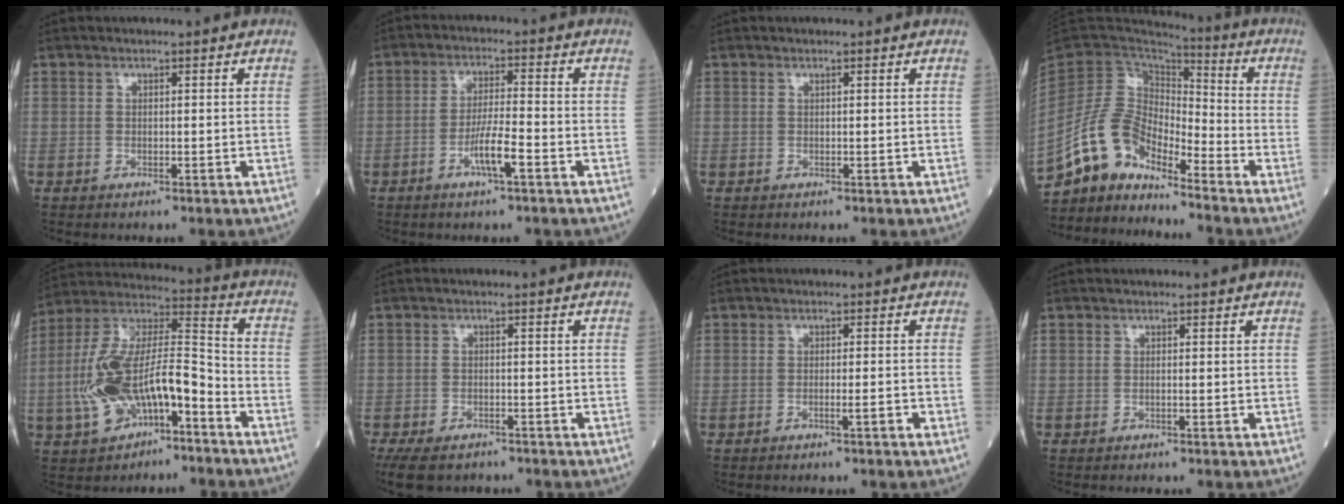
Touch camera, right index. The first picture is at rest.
{"total": 6.3, "force": [-2.9, 0.3, 5.6], "torque": [-0.107, -0.003, -0.055]}
{"total": 0.0}
{"total": 9.6, "force": [-8.3, 3.2, 3.6], "torque": [-0.086, 0.038, -0.163]}
{"total": 15.6, "force": [-5.8, 5.9, 13.2], "torque": [-0.274, 0.021, -0.098]}
{"total": 9.2, "force": [-6.9, 4.6, 4.0], "torque": [-0.091, -0.015, -0.102]}
{"total": 1.6, "force": [-0.9, -0.1, 1.3], "torque": [-0.023, 0.000, -0.014]}
{"total": 0.0}